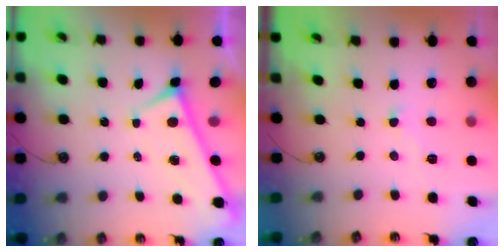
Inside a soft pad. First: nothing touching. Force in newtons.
{"total": 0.8, "press": 0.5, "slide": 0.6}